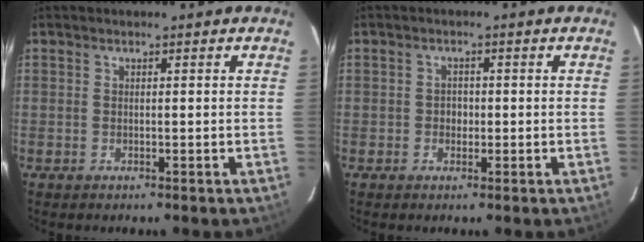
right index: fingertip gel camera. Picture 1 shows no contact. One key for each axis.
{"total": 1.8, "fx": -0.4, "fy": 1.7, "fz": 0.6, "tx": -0.008, "ty": 0.005, "tz": -0.007}